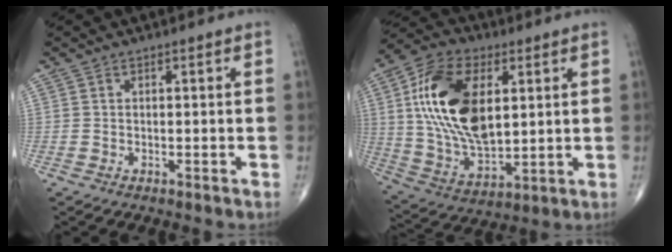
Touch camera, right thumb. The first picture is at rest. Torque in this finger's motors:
{"motor_torque": [2.13, 2.88, 1.75, 0.43, 0.23]}